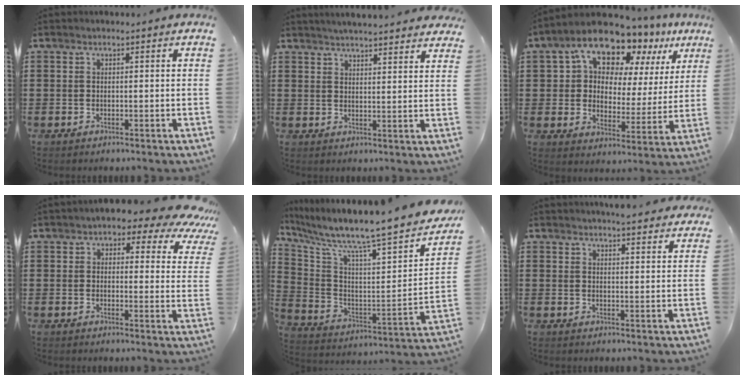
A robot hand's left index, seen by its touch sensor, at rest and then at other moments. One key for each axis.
{"total": 3.9, "fx": 3.9, "fy": -0.2, "fz": 0.5, "tx": -0.020, "ty": -0.015, "tz": 0.070}
{"total": 11.3, "fx": 9.0, "fy": 5.0, "fz": 4.5, "tx": -0.108, "ty": -0.057, "tz": 0.156}
{"total": 4.7, "fx": 3.6, "fy": 1.9, "fz": 2.4, "tx": -0.041, "ty": -0.022, "tz": 0.055}
{"total": 8.6, "fx": 7.3, "fy": -0.2, "fz": 4.5, "tx": -0.097, "ty": -0.079, "tz": 0.102}
{"total": 3.6, "fx": 3.6, "fy": -0.1, "fz": 0.5, "tx": -0.019, "ty": -0.011, "tz": 0.068}